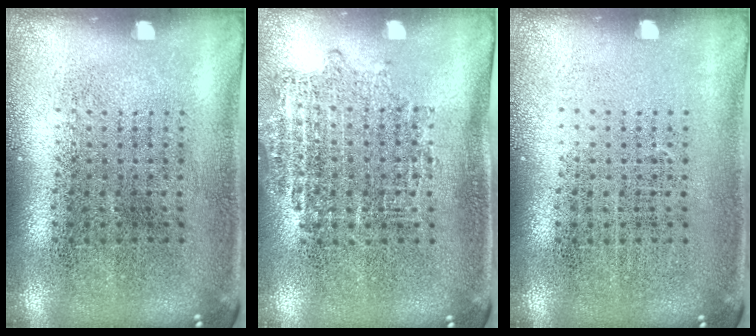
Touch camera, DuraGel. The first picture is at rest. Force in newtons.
{"total": 0.9, "press": 0.8, "slide": 0.3}
{"total": 0.0}